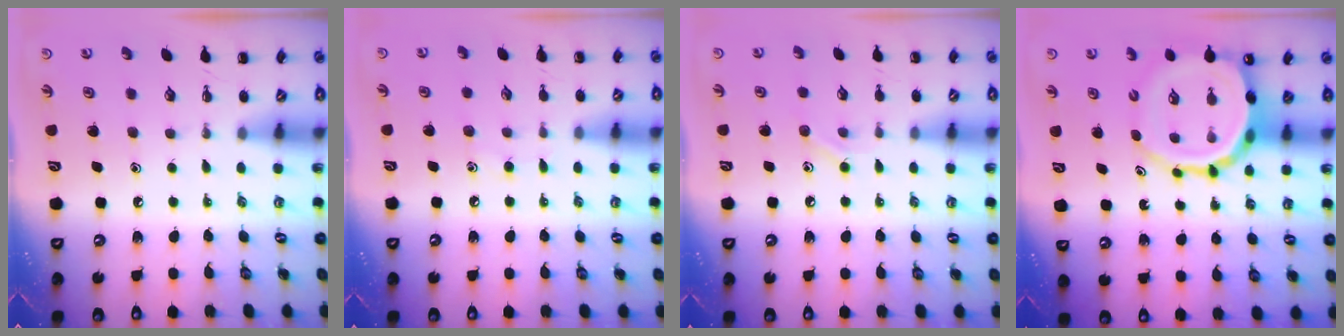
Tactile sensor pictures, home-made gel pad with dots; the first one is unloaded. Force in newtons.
{"total": 4.8, "press": 4.5, "slide": 1.5}
{"total": 7.2, "press": 7.0, "slide": 1.8}
{"total": 12.8, "press": 12.3, "slide": 3.5}